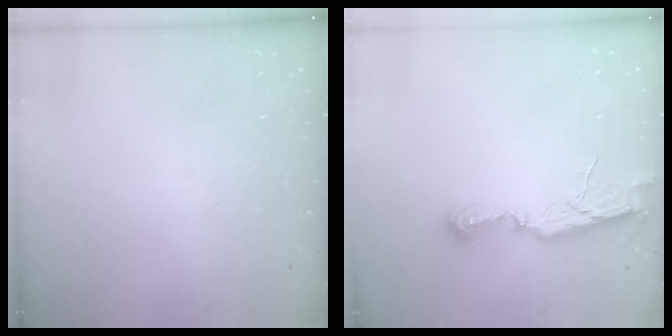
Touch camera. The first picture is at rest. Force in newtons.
{"total": 7.0, "press": 7.0, "slide": 0.5}